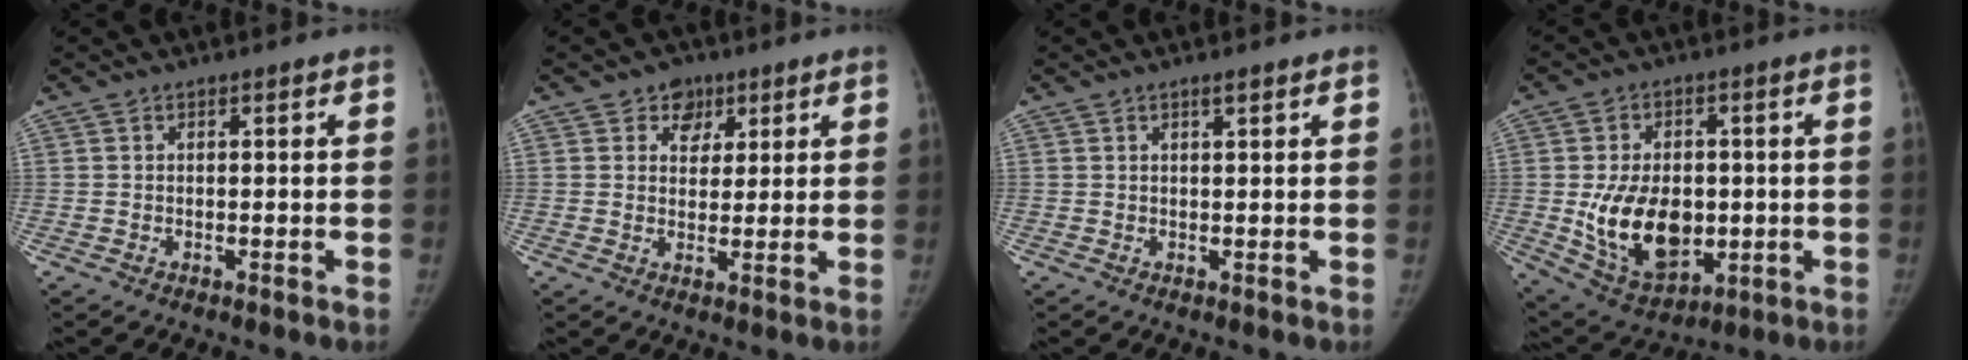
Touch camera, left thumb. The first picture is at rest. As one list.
[{"total": 4.9, "force": [2.6, 3.9, 1.3], "torque": [0.012, -0.008, 0.035]}, {"total": 1.4, "force": [1.0, 0.3, 1.0], "torque": [-0.015, -0.005, 0.016]}, {"total": 15.7, "force": [-1.3, 10.7, 11.5], "torque": [-0.158, -0.010, 0.004]}]